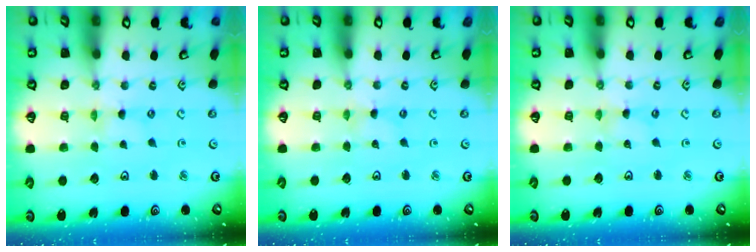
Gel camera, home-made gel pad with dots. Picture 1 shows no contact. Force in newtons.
{"total": 0.0}
{"total": 0.0}